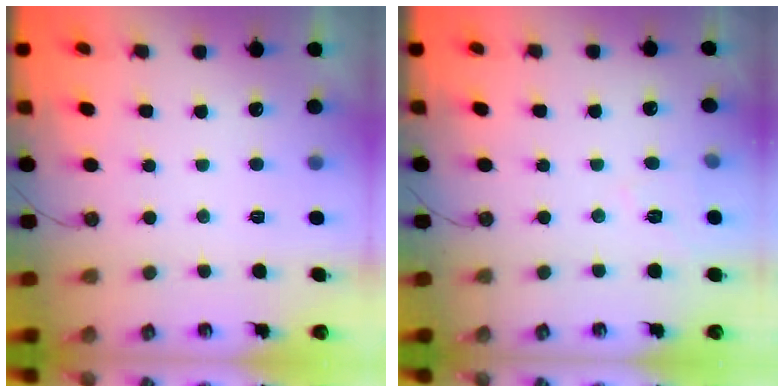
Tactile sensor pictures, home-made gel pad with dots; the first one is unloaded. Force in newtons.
{"total": 5.3, "press": 5.3, "slide": 0.6}